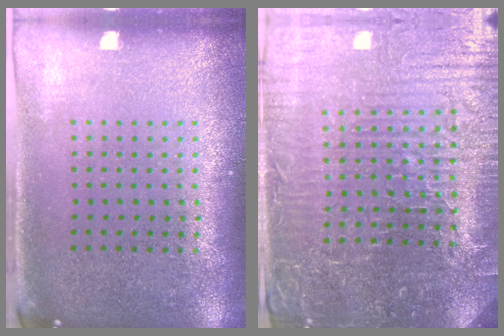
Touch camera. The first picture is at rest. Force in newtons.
{"total": 5.7, "press": 5.3, "slide": 2.1}